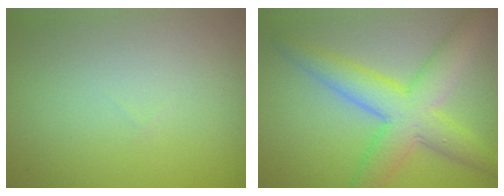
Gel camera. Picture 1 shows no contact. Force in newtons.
{"total": 6.7, "press": 6.7, "slide": 0.2}